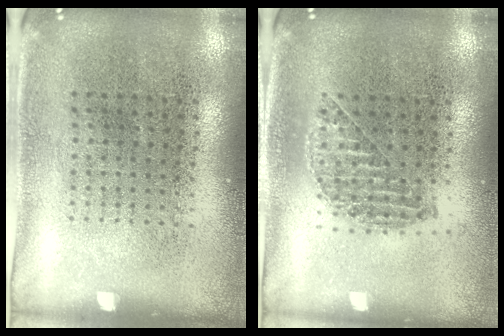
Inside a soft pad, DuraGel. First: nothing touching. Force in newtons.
{"total": 1.1, "press": 1.0, "slide": 0.3}